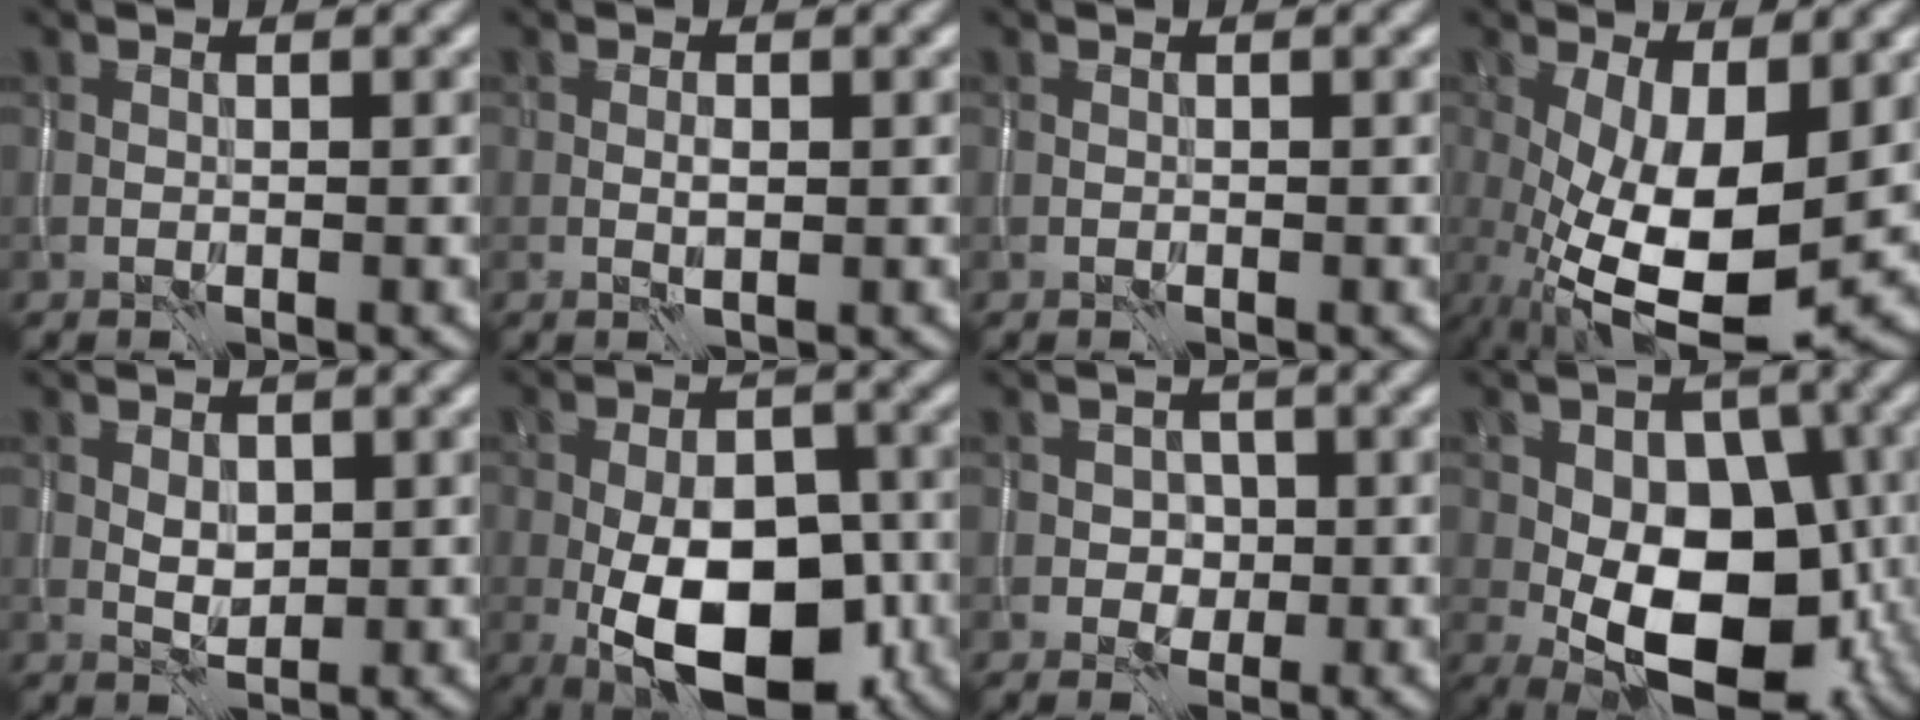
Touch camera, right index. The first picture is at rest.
{"total": 0.9, "force": [-0.1, 0.3, 0.8], "torque": [-0.015, -0.002, 0.000]}
{"total": 0.0}
{"total": 10.9, "force": [-1.0, 4.6, 9.9], "torque": [-0.176, -0.022, -0.009]}
{"total": 1.6, "force": [0.3, 1.1, 1.1], "torque": [-0.020, -0.002, 0.008]}
{"total": 11.4, "force": [-3.7, 5.9, 9.0], "torque": [-0.131, -0.006, -0.063]}
{"total": 1.8, "force": [-0.2, 1.7, 0.6], "torque": [-0.007, -0.003, -0.004]}
{"total": 12.1, "force": [-2.4, 7.7, 9.0], "torque": [-0.109, 0.005, -0.041]}